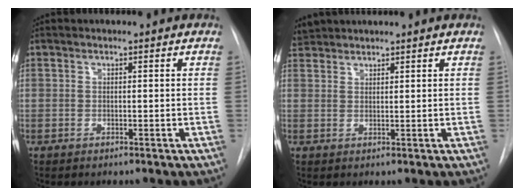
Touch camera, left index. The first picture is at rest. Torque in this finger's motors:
{"motor_torque": [0.30, -0.06, -0.07, -0.02]}